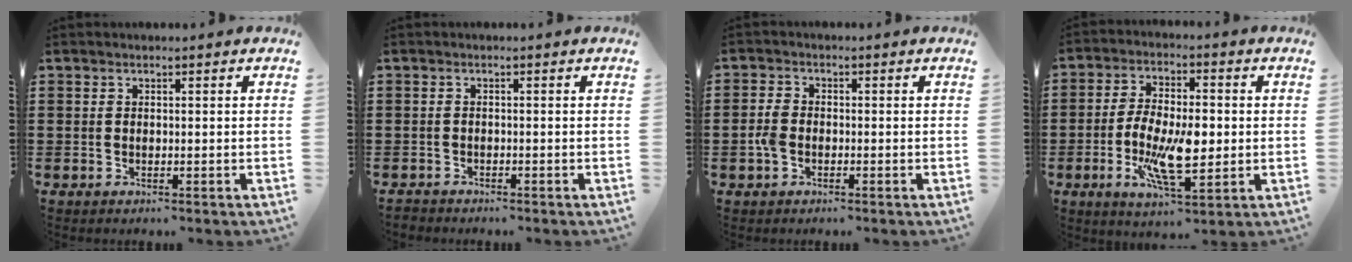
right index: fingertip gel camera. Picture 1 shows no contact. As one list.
[{"total": 1.1, "force": [-1.1, 0.1, -0.2], "torque": [0.000, 0.001, -0.023]}, {"total": 2.9, "force": [-0.9, 1.7, 2.2], "torque": [-0.071, -0.011, -0.024]}, {"total": 10.5, "force": [-1.7, 4.0, 9.6], "torque": [-0.195, -0.004, -0.031]}]